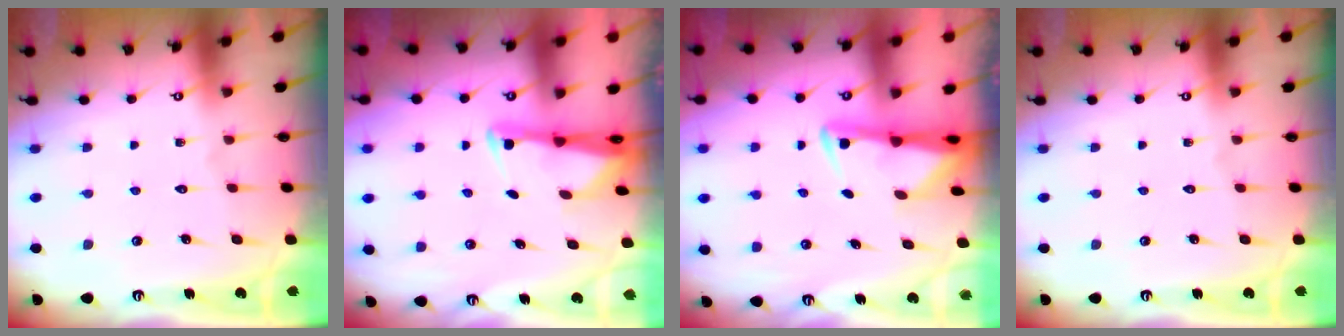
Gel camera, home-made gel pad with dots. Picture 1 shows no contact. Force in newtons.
{"total": 2.7, "press": 2.6, "slide": 0.5}
{"total": 2.9, "press": 2.8, "slide": 0.4}
{"total": 0.0}